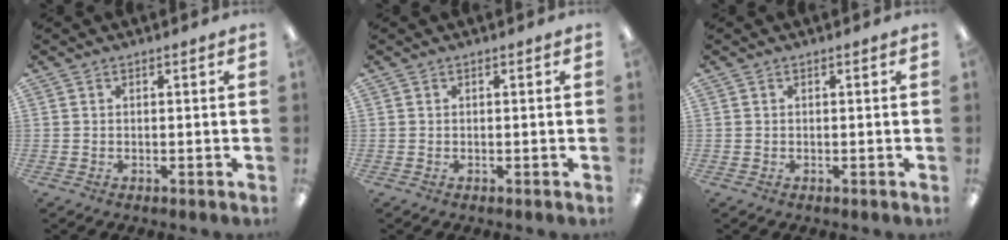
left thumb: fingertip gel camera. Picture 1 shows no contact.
{"total": 0.0}
{"total": 0.0}